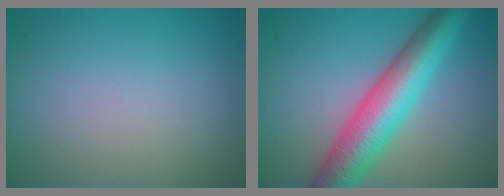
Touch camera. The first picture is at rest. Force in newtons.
{"total": 8.5, "press": 8.5, "slide": 0.1}